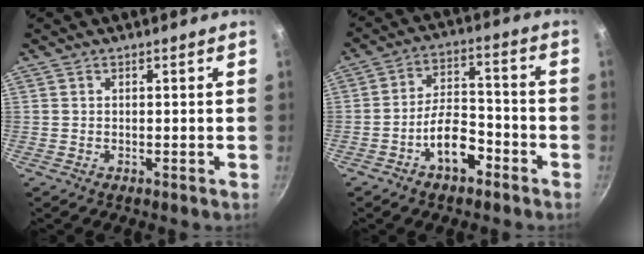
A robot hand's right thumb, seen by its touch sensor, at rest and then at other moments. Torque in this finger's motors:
{"motor_torque": [-0.07, 0.31, -0.02, -0.05, 0.06]}